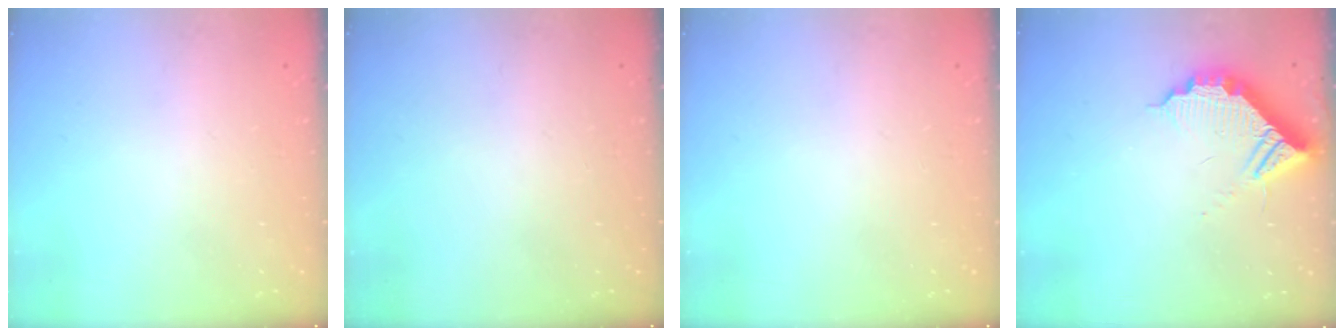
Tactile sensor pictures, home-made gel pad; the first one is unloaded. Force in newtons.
{"total": 0.0}
{"total": 0.0}
{"total": 10.5, "press": 10.4, "slide": 0.8}